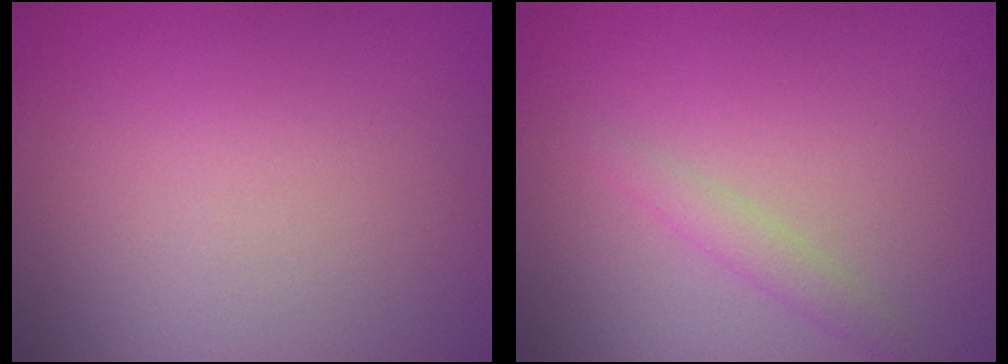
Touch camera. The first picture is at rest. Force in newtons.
{"total": 1.0, "press": 1.0, "slide": 0.1}